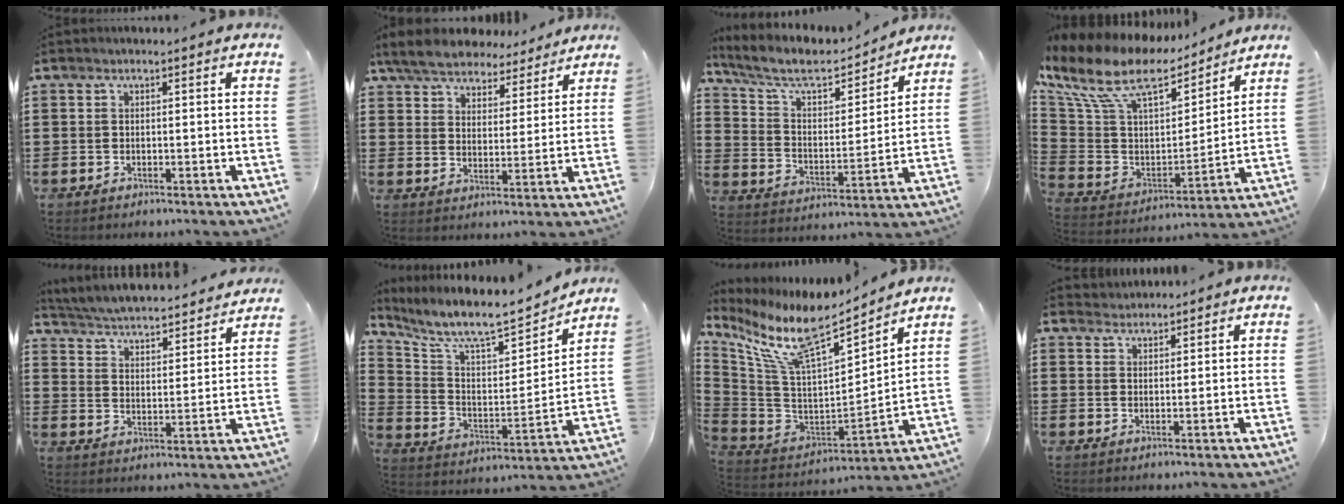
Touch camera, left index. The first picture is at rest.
{"total": 6.6, "force": [6.2, 1.5, 1.4], "torque": [-0.059, -0.031, 0.113]}
{"total": 8.0, "force": [6.8, 2.4, 3.6], "torque": [-0.102, -0.038, 0.114]}
{"total": 12.9, "force": [8.9, 5.3, 7.6], "torque": [-0.186, -0.050, 0.153]}
{"total": 4.4, "force": [4.3, -0.5, 0.5], "torque": [-0.034, -0.040, 0.070]}
{"total": 8.2, "force": [7.5, 1.1, 3.0], "torque": [-0.096, -0.058, 0.125]}
{"total": 11.8, "force": [8.7, 3.0, 7.3], "torque": [-0.182, -0.063, 0.151]}
{"total": 1.9, "force": [1.8, 0.4, -0.4], "torque": [0.002, 0.004, 0.037]}